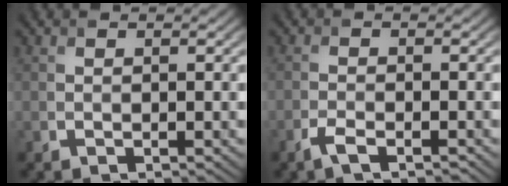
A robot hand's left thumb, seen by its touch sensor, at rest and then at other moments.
{"total": 2.3, "force": [-1.6, 0.5, 1.5], "torque": [-0.035, -0.001, -0.036]}